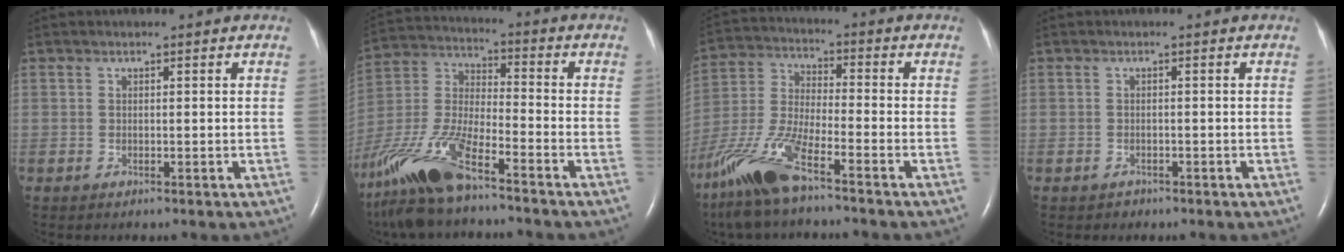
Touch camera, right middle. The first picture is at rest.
{"total": 16.7, "force": [-12.1, 3.6, 11.0], "torque": [-0.263, -0.027, -0.231]}
{"total": 13.2, "force": [-9.0, 2.1, 9.3], "torque": [-0.213, -0.023, -0.175]}
{"total": 1.0, "force": [-0.7, 0.7, -0.1], "torque": [-0.005, 0.002, -0.011]}